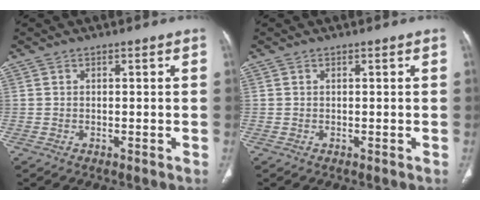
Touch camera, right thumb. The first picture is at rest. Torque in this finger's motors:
{"motor_torque": [-0.05, -0.13, -0.26, -0.09, 0.03]}